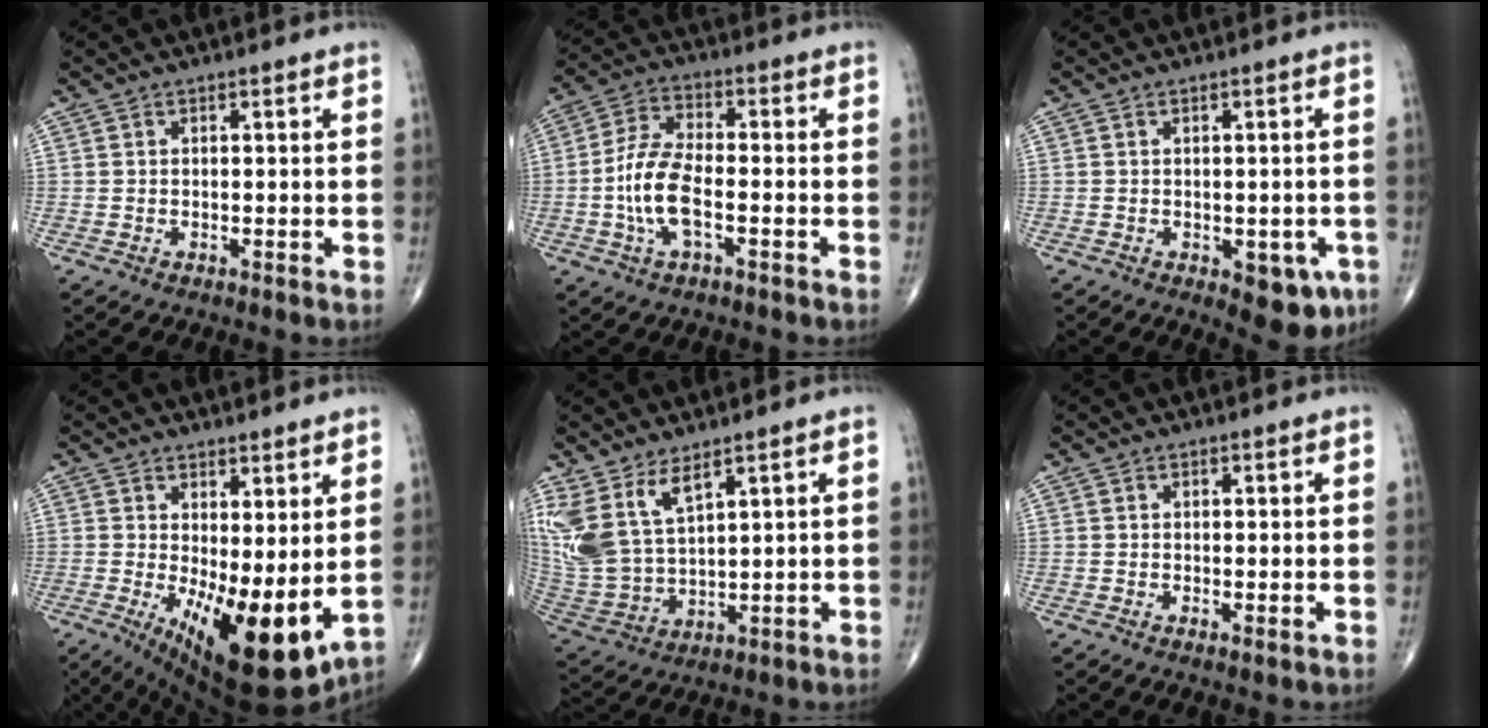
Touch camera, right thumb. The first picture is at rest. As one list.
[{"total": 10.0, "force": [-2.5, 4.2, 8.7], "torque": [-0.185, 0.023, -0.052]}, {"total": 7.4, "force": [-2.8, 3.7, 5.7], "torque": [-0.039, -0.001, -0.028]}, {"total": 15.0, "force": [-0.7, 5.8, 13.8], "torque": [-0.214, -0.037, 0.012]}, {"total": 12.6, "force": [7.5, 5.7, 8.5], "torque": [-0.179, -0.033, 0.173]}, {"total": 0.6, "force": [0.0, 0.2, 0.6], "torque": [-0.013, -0.004, -0.001]}]